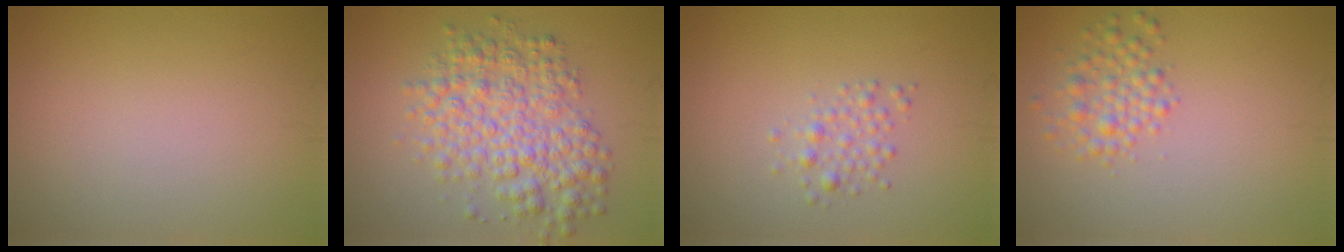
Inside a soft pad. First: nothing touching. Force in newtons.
{"total": 6.1, "press": 6.1, "slide": 0.1}
{"total": 1.7, "press": 1.7, "slide": 0.0}
{"total": 2.5, "press": 2.5, "slide": 0.0}